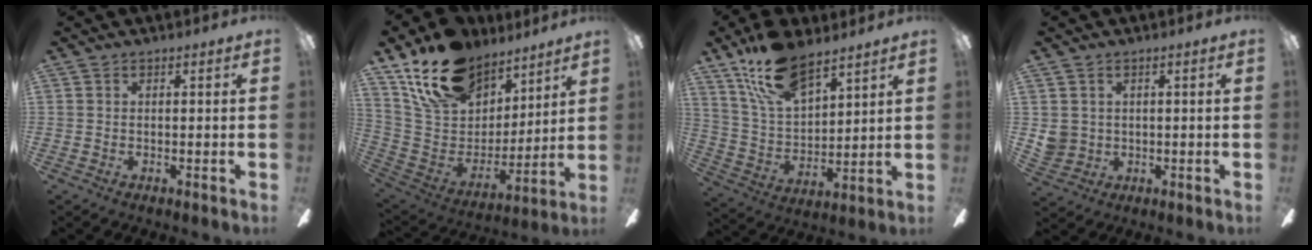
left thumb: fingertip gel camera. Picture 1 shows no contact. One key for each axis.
{"total": 19.2, "fx": 13.9, "fy": 10.9, "fz": 7.7, "tx": -0.153, "ty": -0.080, "tz": 0.259}
{"total": 17.2, "fx": 12.1, "fy": 7.6, "fz": 9.5, "tx": -0.183, "ty": -0.054, "tz": 0.219}
{"total": 4.0, "fx": 1.1, "fy": 3.7, "fz": 0.8, "tx": -0.015, "ty": 0.007, "tz": 0.024}